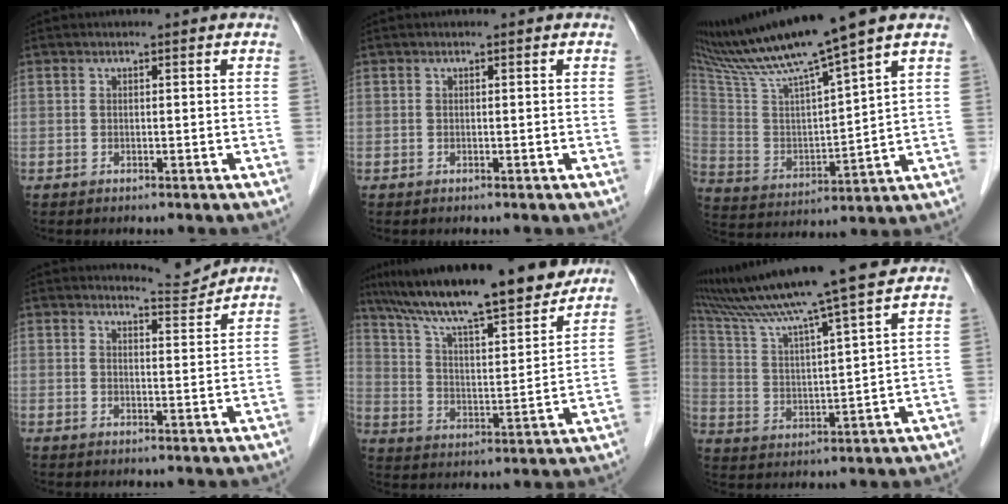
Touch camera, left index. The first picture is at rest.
{"total": 0.0}
{"total": 17.2, "force": [14.2, -1.3, 9.6], "torque": [-0.182, 0.007, 0.261]}
{"total": 3.3, "force": [3.1, -0.7, -0.8], "torque": [0.000, -0.022, 0.050]}
{"total": 20.7, "force": [17.7, 2.5, 10.4], "torque": [-0.174, 0.004, 0.279]}
{"total": 17.2, "force": [14.6, -1.6, 9.1], "torque": [-0.167, 0.008, 0.236]}